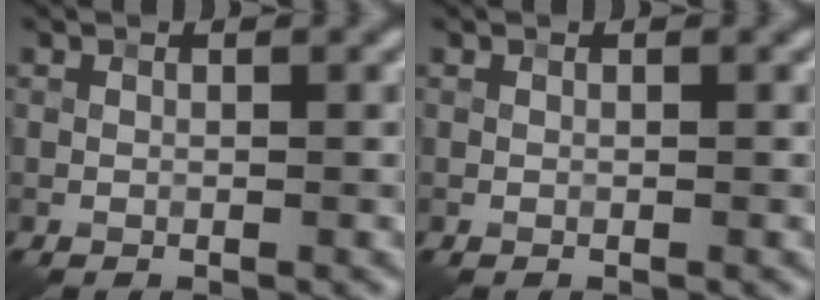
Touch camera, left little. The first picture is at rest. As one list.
[{"total": 0.0}]